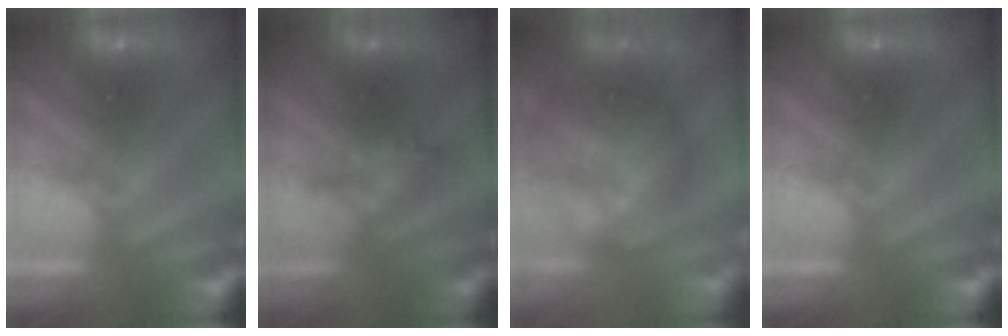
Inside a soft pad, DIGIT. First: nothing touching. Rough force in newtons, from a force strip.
{"total": 3.7}
{"total": 9.1}
{"total": 0.0}